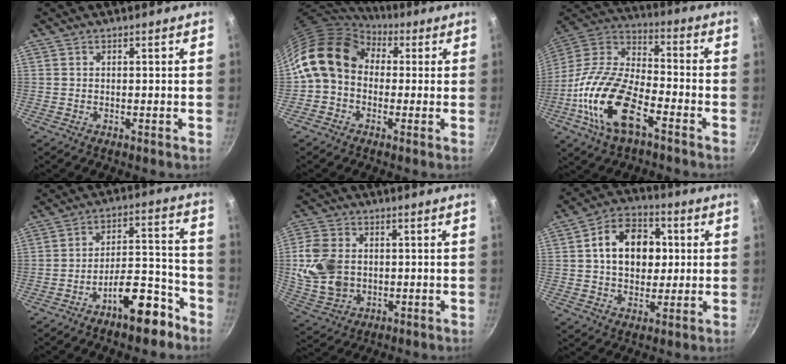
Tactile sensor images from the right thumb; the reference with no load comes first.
{"total": 13.4, "force": [2.5, 10.4, 8.1], "torque": [-0.125, 0.026, 0.024]}
{"total": 20.1, "force": [-8.4, 9.4, 15.6], "torque": [-0.285, 0.042, -0.180]}
{"total": 12.4, "force": [-7.9, 4.8, 8.3], "torque": [-0.093, 0.084, -0.109]}
{"total": 6.7, "force": [0.3, 5.4, 4.0], "torque": [-0.071, 0.003, 0.008]}
{"total": 14.5, "force": [2.2, 10.7, 9.5], "torque": [-0.111, 0.015, 0.025]}